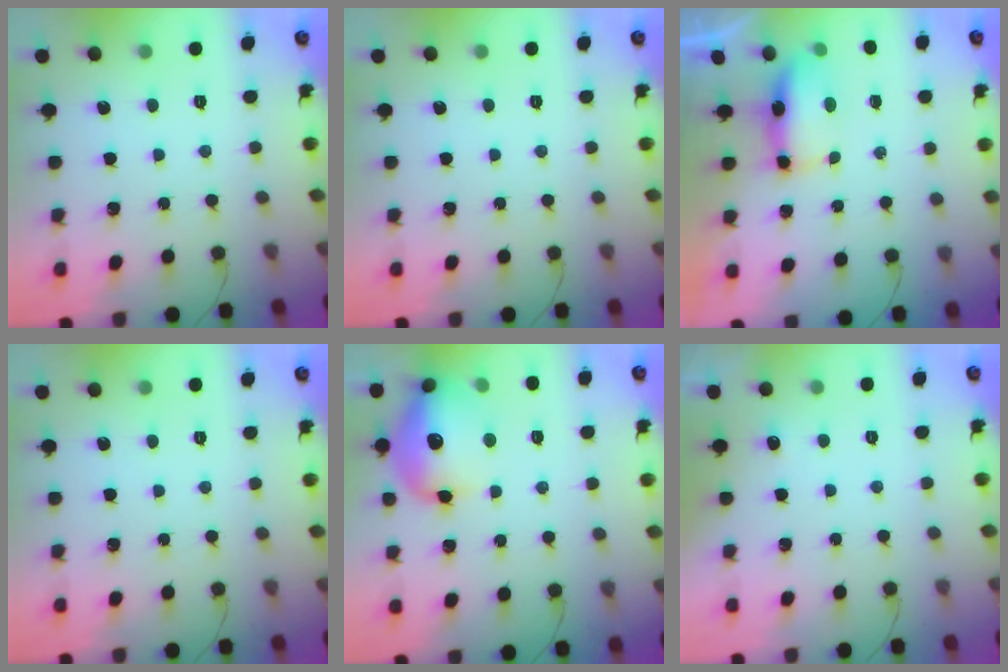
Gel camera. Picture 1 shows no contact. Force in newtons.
{"total": 0.0}
{"total": 7.4, "press": 6.7, "slide": 3.1}
{"total": 0.0}
{"total": 17.1, "press": 17.1, "slide": 1.3}
{"total": 2.8, "press": 2.6, "slide": 1.2}